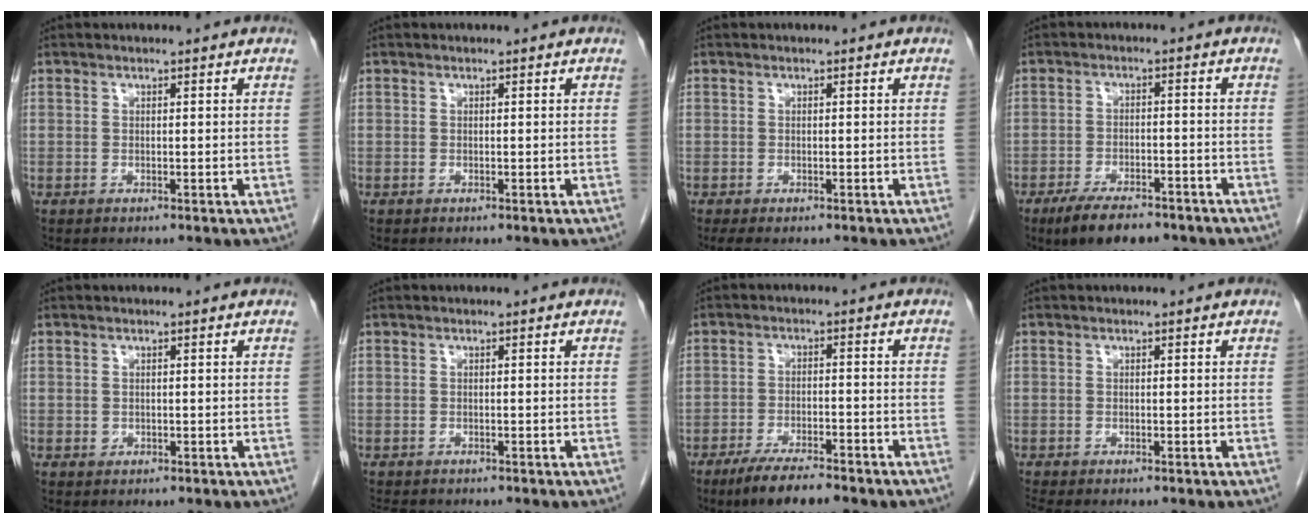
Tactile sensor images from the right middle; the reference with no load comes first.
{"total": 0.0}
{"total": 2.4, "force": [-1.8, 0.8, 1.3], "torque": [-0.025, -0.008, -0.023]}
{"total": 9.4, "force": [-7.0, 3.3, 5.3], "torque": [-0.086, -0.008, -0.106]}
{"total": 0.6, "force": [-0.1, 0.5, 0.2], "torque": [-0.003, 0.002, -0.001]}
{"total": 2.9, "force": [-2.5, 1.1, 1.1], "torque": [-0.022, -0.009, -0.035]}
{"total": 9.1, "force": [-6.8, 1.9, 5.7], "torque": [-0.092, -0.016, -0.104]}
{"total": 1.6, "force": [-1.5, 0.2, 0.6], "torque": [-0.016, -0.007, -0.023]}